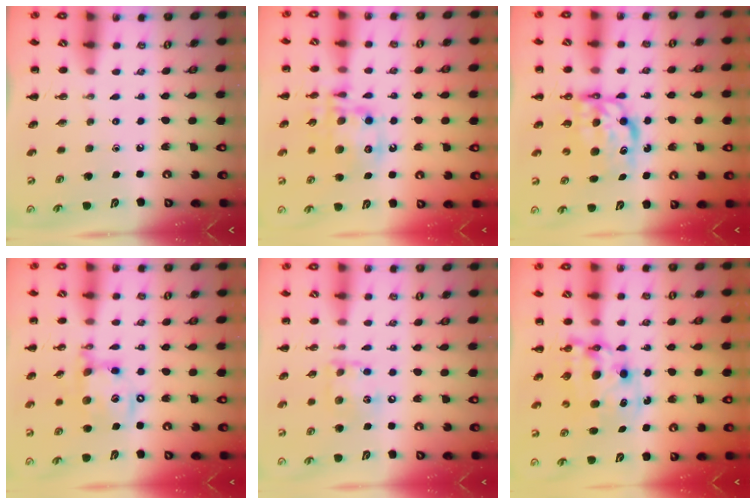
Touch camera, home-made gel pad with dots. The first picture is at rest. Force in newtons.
{"total": 13.2, "press": 12.8, "slide": 3.3}
{"total": 7.9, "press": 7.7, "slide": 1.6}
{"total": 13.4, "press": 13.1, "slide": 2.7}
{"total": 9.1, "press": 9.1, "slide": 0.8}
{"total": 9.8, "press": 9.3, "slide": 3.1}